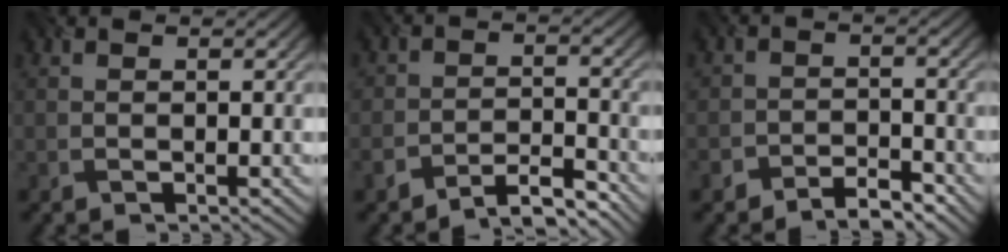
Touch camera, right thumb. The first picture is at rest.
{"total": 5.0, "force": [-4.5, 1.6, 1.6], "torque": [-0.026, 0.000, -0.087]}
{"total": 3.5, "force": [-3.0, 1.6, 0.8], "torque": [-0.007, 0.001, -0.061]}